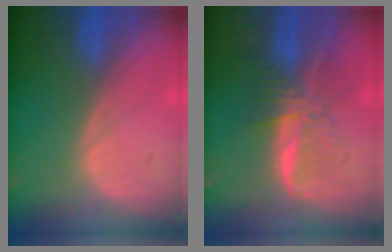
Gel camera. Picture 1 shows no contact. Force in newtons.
{"total": 8.1, "press": 6.8, "slide": 4.4}